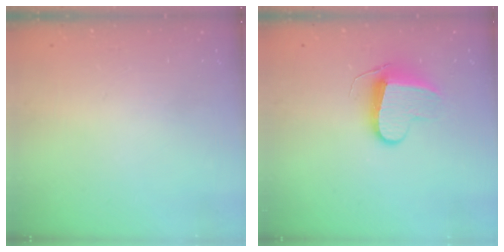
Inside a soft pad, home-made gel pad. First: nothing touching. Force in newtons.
{"total": 9.1, "press": 9.1, "slide": 0.2}